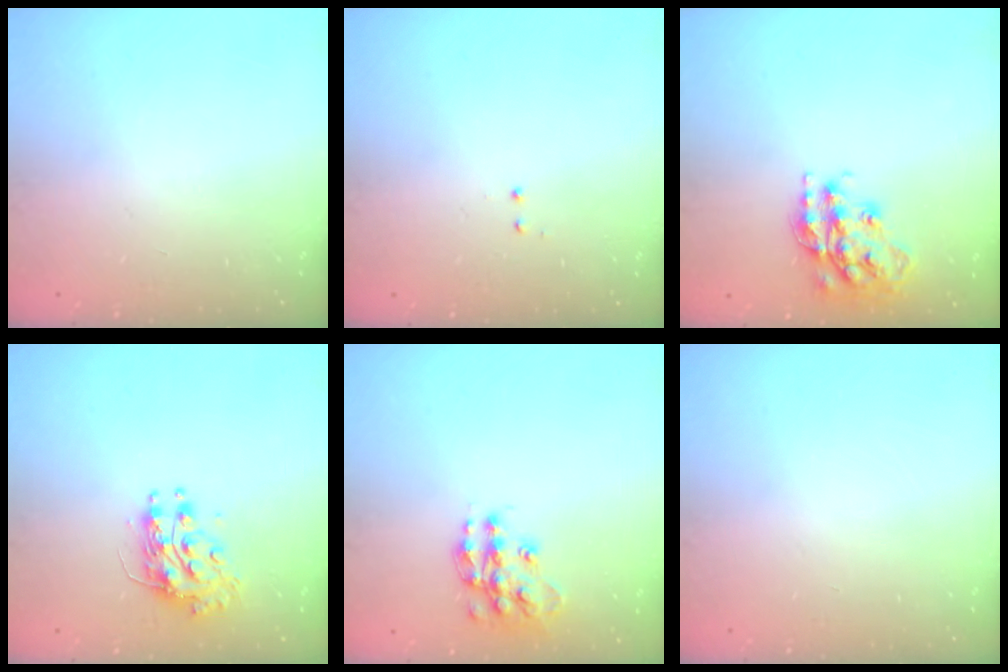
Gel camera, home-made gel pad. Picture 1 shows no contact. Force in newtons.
{"total": 0.5, "press": 0.5, "slide": 0.3}
{"total": 15.2, "press": 15.2, "slide": 0.8}
{"total": 10.5, "press": 10.5, "slide": 0.3}
{"total": 13.3, "press": 13.3, "slide": 0.9}
{"total": 0.0}